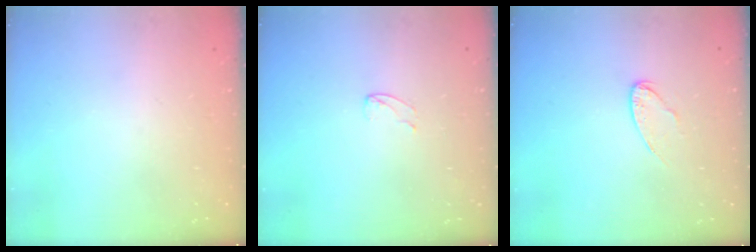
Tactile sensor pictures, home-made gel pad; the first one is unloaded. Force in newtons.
{"total": 3.6, "press": 3.6, "slide": 0.2}
{"total": 7.6, "press": 7.6, "slide": 0.3}